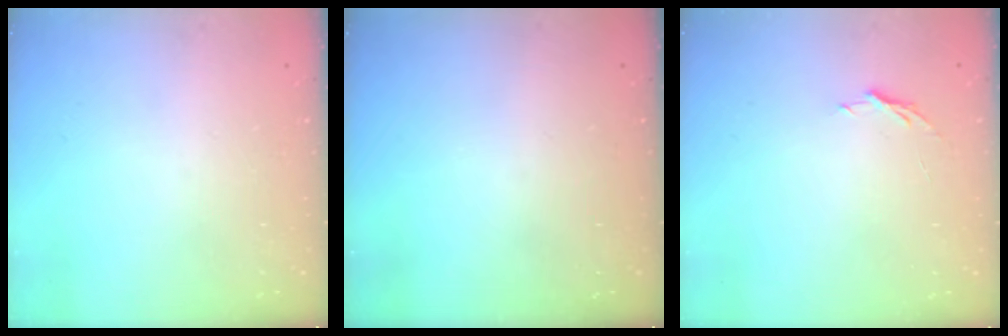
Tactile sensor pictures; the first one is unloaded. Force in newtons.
{"total": 0.0}
{"total": 3.2, "press": 3.2, "slide": 0.3}